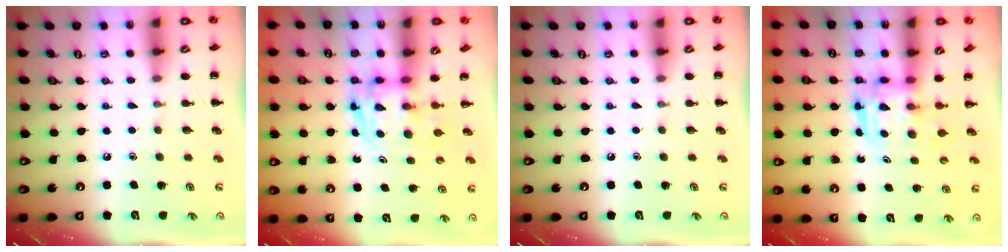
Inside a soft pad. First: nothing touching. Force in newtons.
{"total": 2.7, "press": 2.7, "slide": 0.2}
{"total": 0.0}
{"total": 3.1, "press": 3.1, "slide": 0.3}